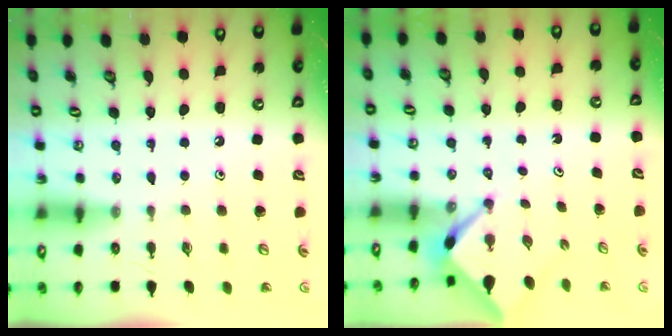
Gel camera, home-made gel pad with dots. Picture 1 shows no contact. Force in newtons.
{"total": 2.4, "press": 2.4, "slide": 0.3}